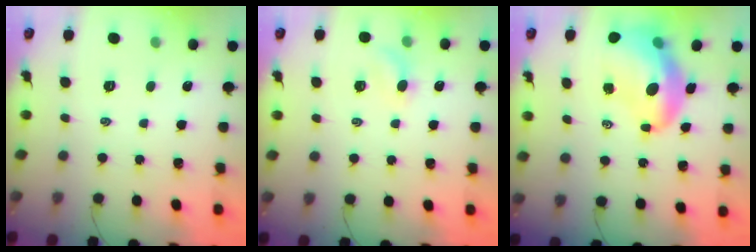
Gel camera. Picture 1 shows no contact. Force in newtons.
{"total": 3.9, "press": 3.8, "slide": 1.2}
{"total": 13.8, "press": 13.3, "slide": 3.7}